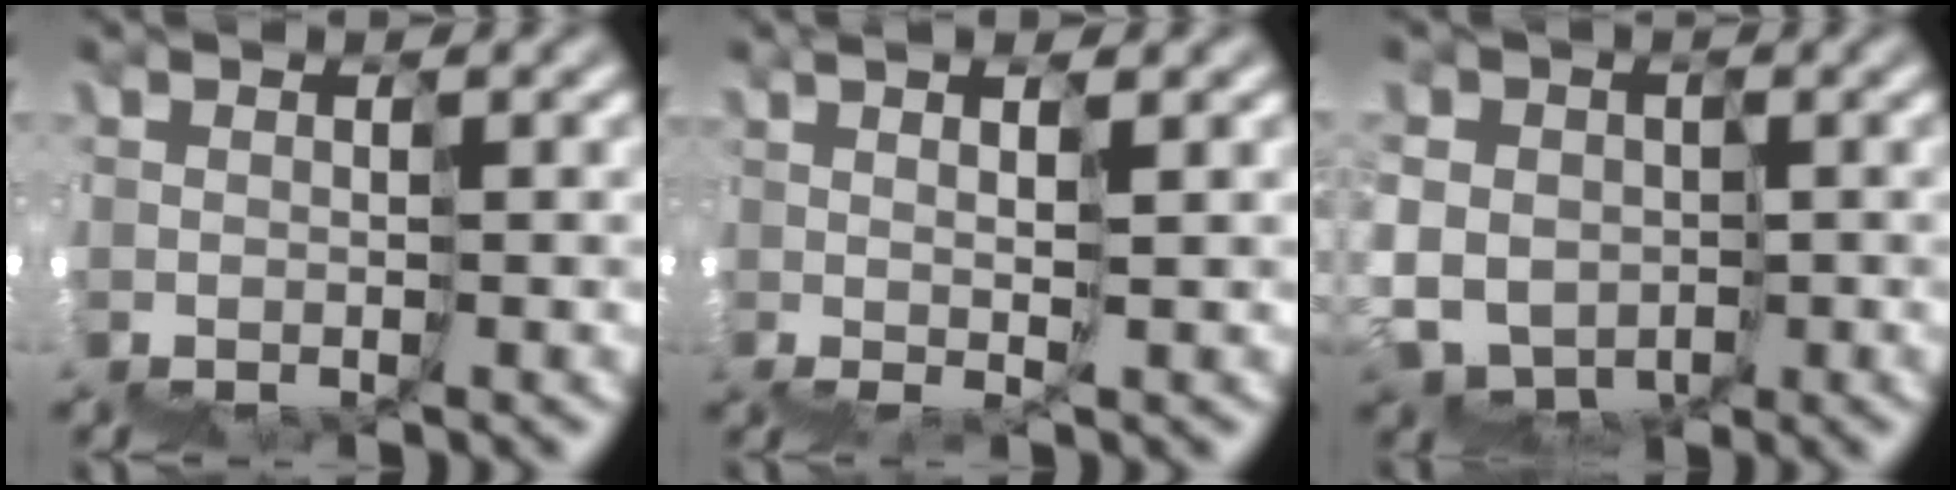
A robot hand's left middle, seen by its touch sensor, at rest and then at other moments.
{"total": 2.9, "force": [1.9, -1.3, 1.7], "torque": [0.010, 0.017, 0.038]}
{"total": 5.0, "force": [1.1, 4.9, -0.2], "torque": [0.008, 0.035, -0.014]}